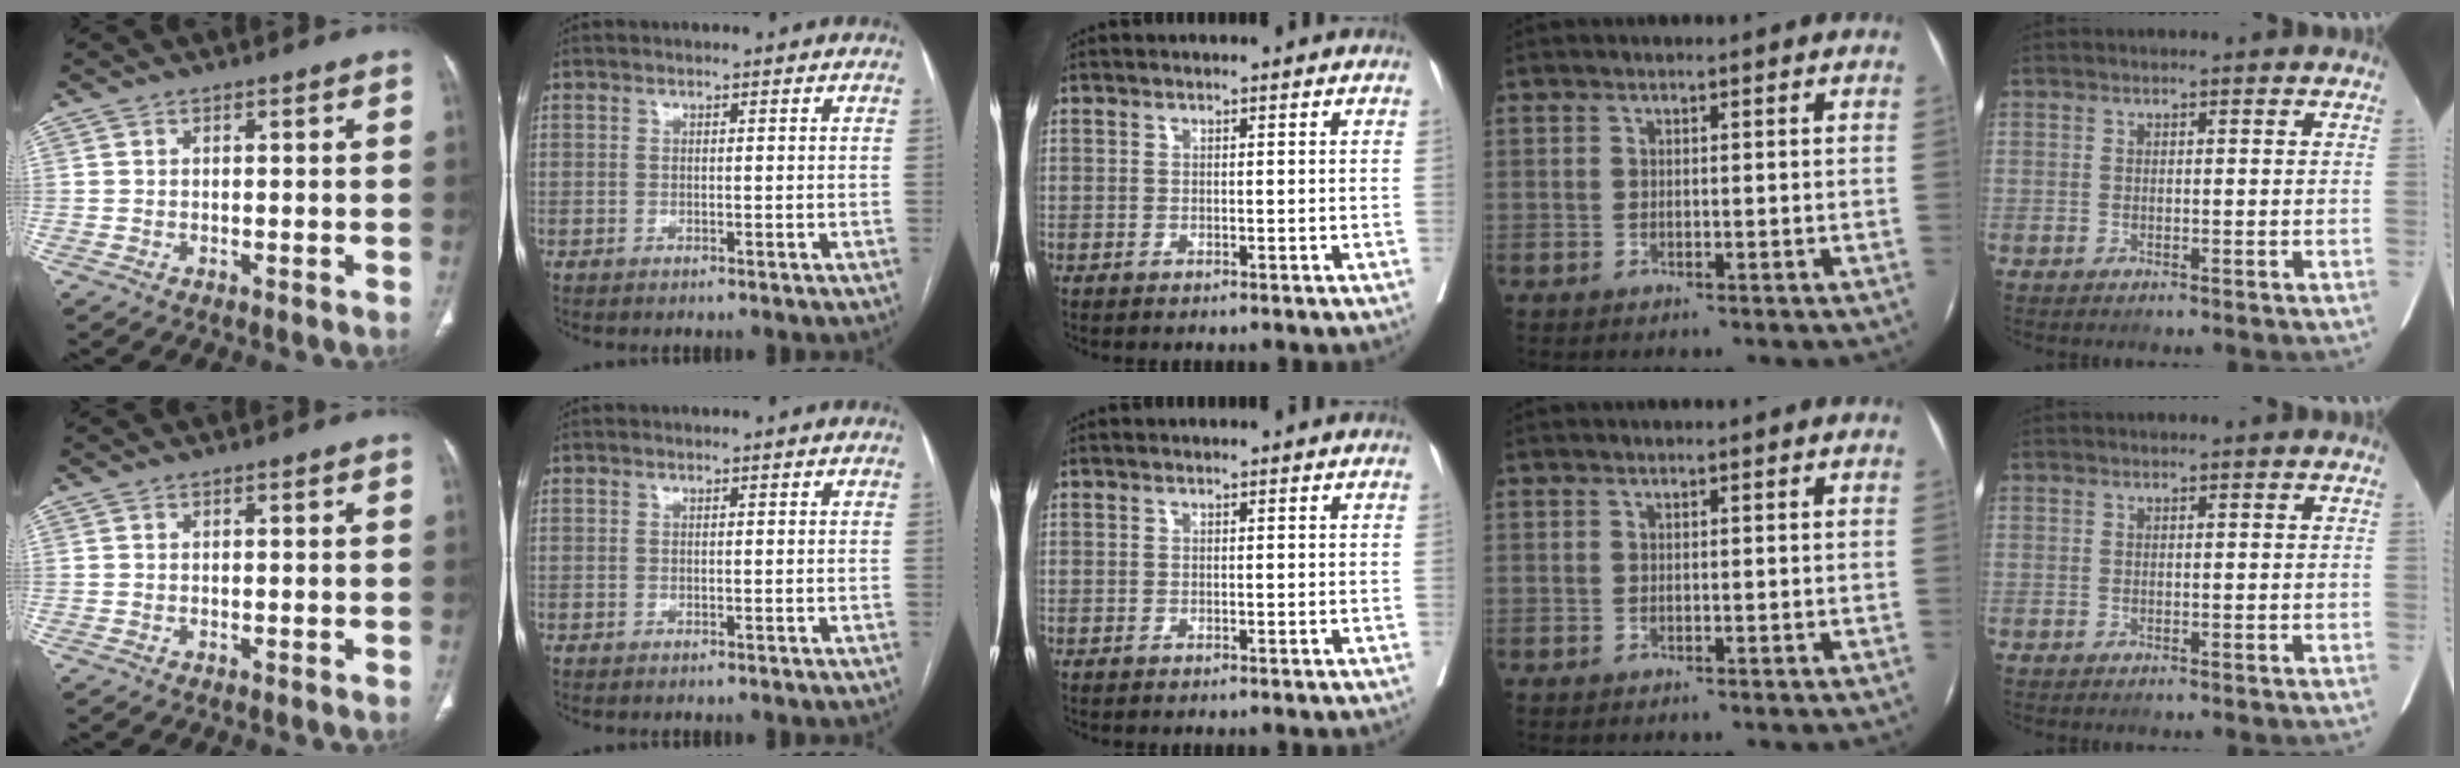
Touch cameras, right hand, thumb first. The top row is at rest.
{}